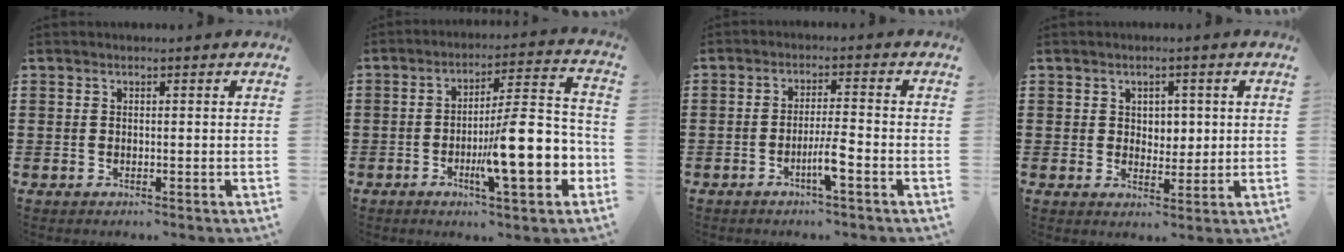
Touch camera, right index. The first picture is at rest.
{"total": 14.4, "force": [-4.1, 3.3, 13.5], "torque": [-0.198, -0.008, -0.070]}
{"total": 4.2, "force": [-2.1, 0.1, 3.7], "torque": [-0.076, -0.009, -0.042]}
{"total": 2.9, "force": [1.2, 2.5, 1.1], "torque": [-0.024, 0.009, 0.018]}